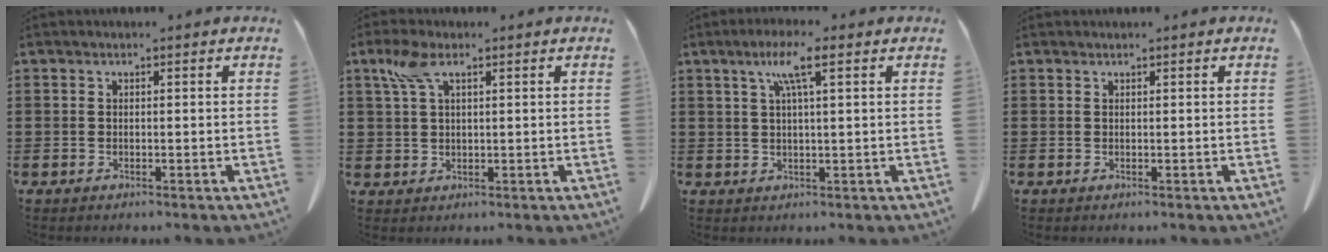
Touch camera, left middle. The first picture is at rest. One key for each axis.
{"total": 4.6, "fx": 2.3, "fy": 2.3, "fz": 3.3, "tx": -0.082, "ty": 0.006, "tz": 0.038}
{"total": 5.3, "fx": 2.5, "fy": 0.3, "fz": 4.6, "tx": -0.097, "ty": 0.007, "tz": 0.039}
{"total": 0.0}